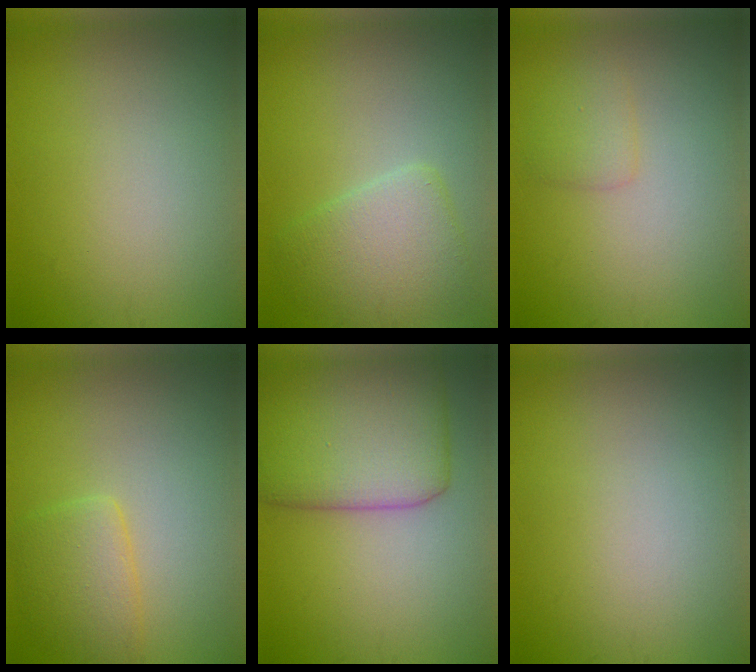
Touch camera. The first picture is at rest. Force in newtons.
{"total": 4.1, "press": 4.0, "slide": 0.3}
{"total": 1.4, "press": 1.4, "slide": 0.1}
{"total": 2.8, "press": 2.8, "slide": 0.3}
{"total": 8.3, "press": 8.3, "slide": 0.2}
{"total": 0.0}